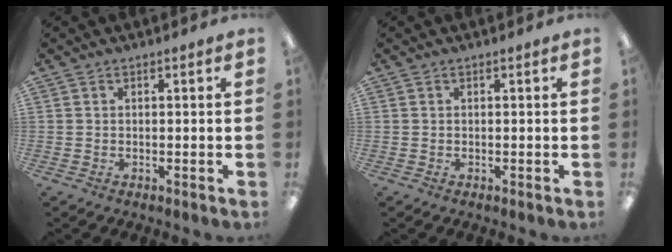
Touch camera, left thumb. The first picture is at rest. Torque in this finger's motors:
{"motor_torque": [0.00, 0.00, 0.09, 0.10, 0.00]}